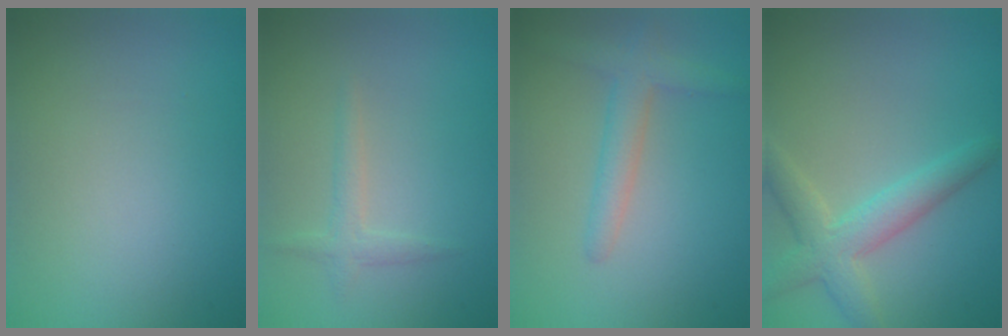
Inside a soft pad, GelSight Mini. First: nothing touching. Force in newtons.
{"total": 1.4, "press": 1.4, "slide": 0.0}
{"total": 2.7, "press": 2.7, "slide": 0.2}
{"total": 3.8, "press": 3.8, "slide": 0.3}